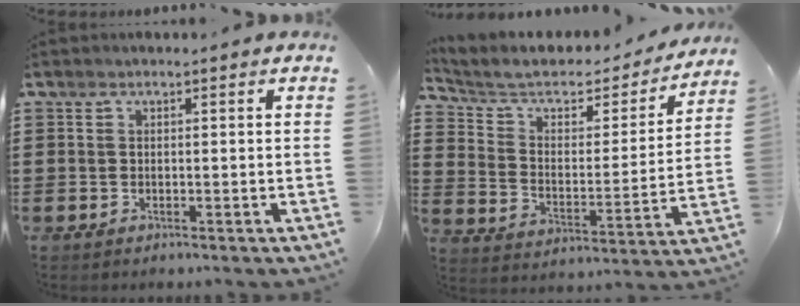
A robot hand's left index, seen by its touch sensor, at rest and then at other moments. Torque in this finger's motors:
{"motor_torque": [2.14, 0.00, 0.61, 0.14]}